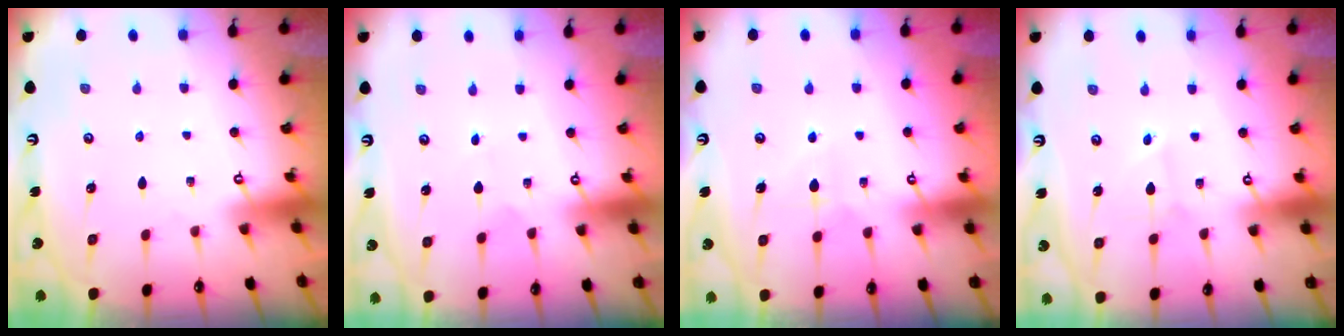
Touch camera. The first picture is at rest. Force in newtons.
{"total": 0.0}
{"total": 5.9, "press": 5.9, "slide": 0.3}
{"total": 1.4, "press": 1.4, "slide": 0.1}